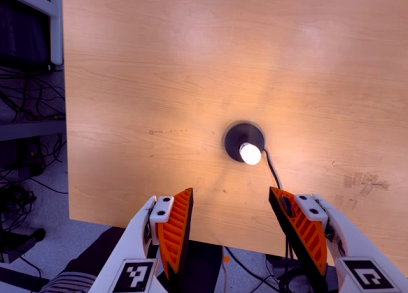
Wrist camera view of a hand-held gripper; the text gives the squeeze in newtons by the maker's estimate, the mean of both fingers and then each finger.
{"total": 0.0}